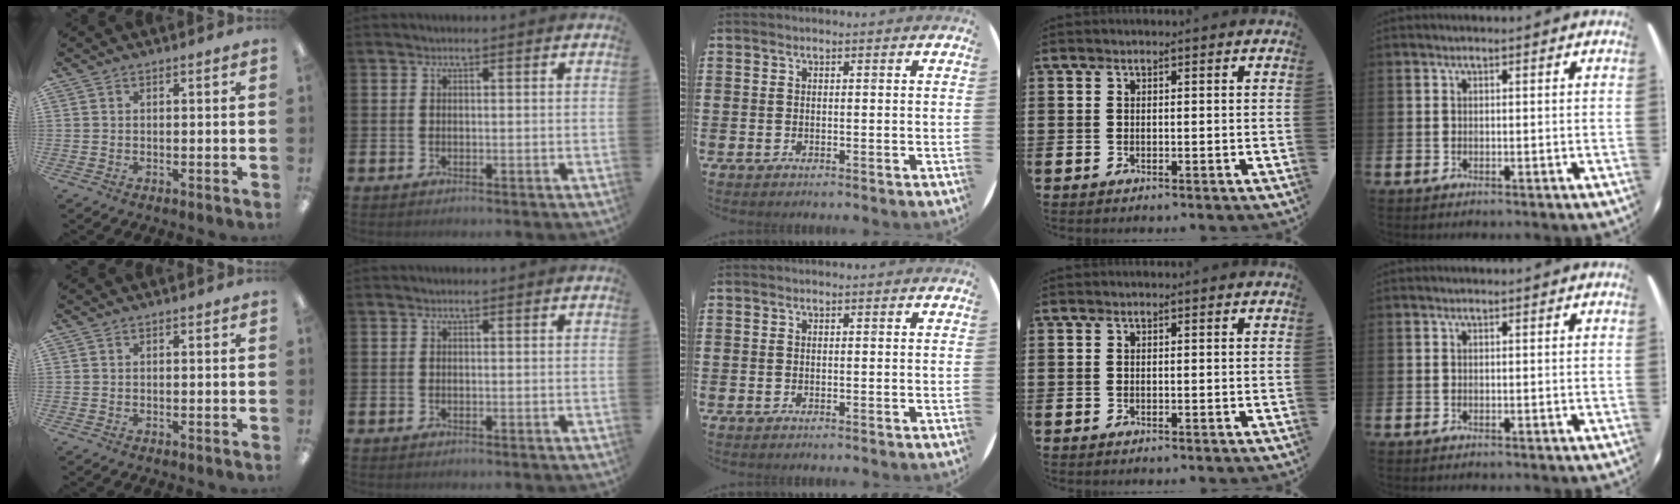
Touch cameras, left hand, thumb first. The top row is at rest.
{}